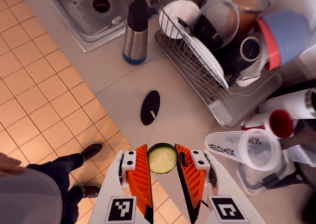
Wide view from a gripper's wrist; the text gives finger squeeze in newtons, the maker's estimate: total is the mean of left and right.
{"total": 8.2, "left": 8.2, "right": 8.2}